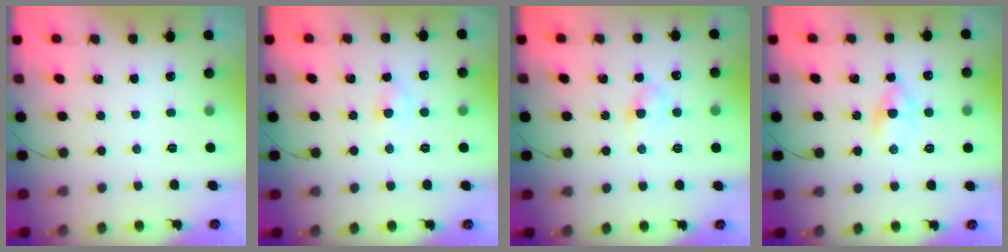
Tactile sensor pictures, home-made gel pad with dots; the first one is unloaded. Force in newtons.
{"total": 2.6, "press": 2.4, "slide": 1.0}
{"total": 3.8, "press": 3.5, "slide": 1.4}
{"total": 2.6, "press": 2.3, "slide": 1.3}